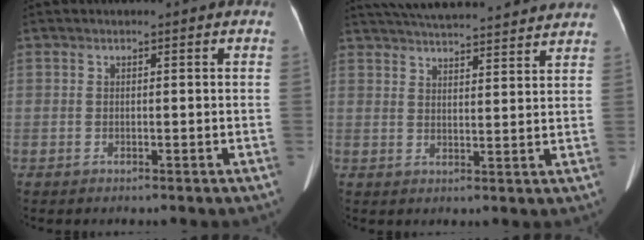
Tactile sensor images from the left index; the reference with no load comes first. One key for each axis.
{"total": 20.6, "fx": 19.0, "fy": 2.5, "fz": 7.7, "tx": -0.129, "ty": 0.032, "tz": 0.259}